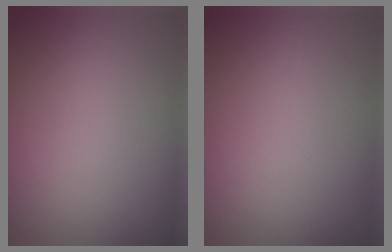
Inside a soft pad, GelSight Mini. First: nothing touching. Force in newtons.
{"total": 0.0}